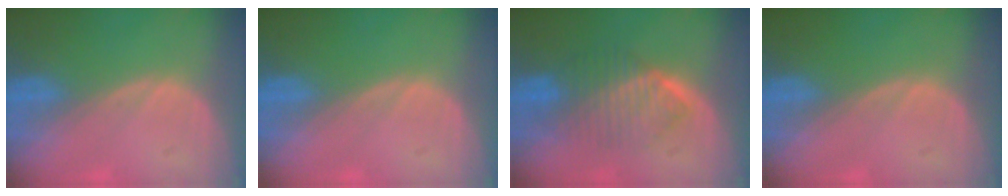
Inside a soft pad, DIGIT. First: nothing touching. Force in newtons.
{"total": 0.0}
{"total": 6.7, "press": 6.7, "slide": 0.3}
{"total": 0.0}